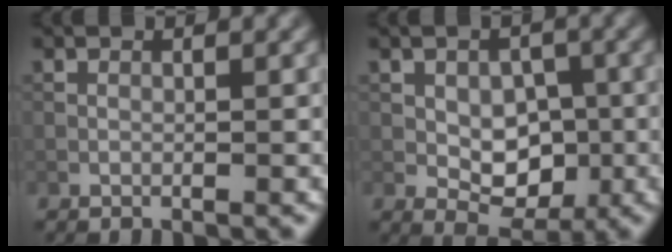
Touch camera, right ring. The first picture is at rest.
{"total": 4.6, "force": [-0.5, 3.2, 3.4], "torque": [-0.050, -0.004, -0.005]}